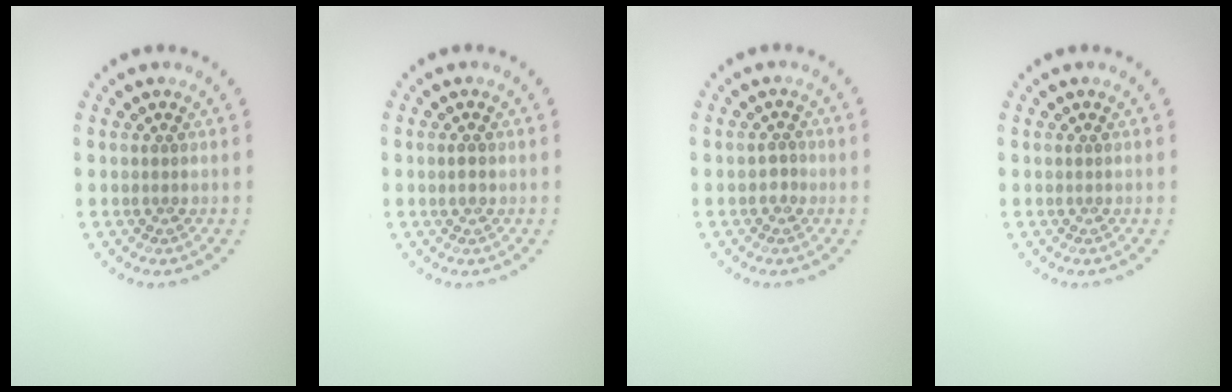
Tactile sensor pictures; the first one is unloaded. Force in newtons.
{"total": 0.9, "press": 0.9, "slide": 0.3}
{"total": 1.0, "press": 0.9, "slide": 0.5}
{"total": 0.0}